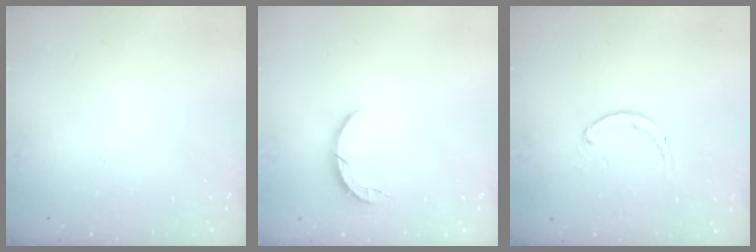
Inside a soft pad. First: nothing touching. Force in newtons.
{"total": 4.4, "press": 4.4, "slide": 0.5}
{"total": 1.8, "press": 1.7, "slide": 0.5}